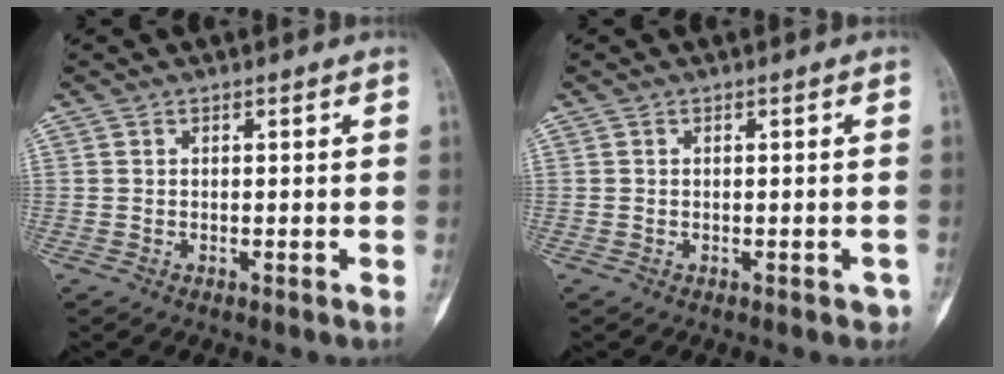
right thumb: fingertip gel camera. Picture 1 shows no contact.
{"total": 1.1, "force": [-0.5, 0.7, 0.6], "torque": [0.000, 0.009, -0.003]}